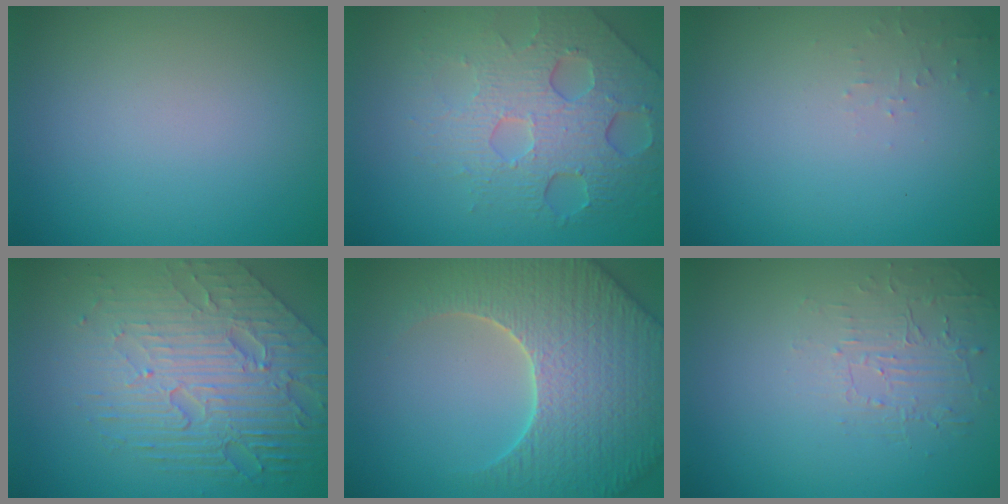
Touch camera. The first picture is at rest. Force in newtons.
{"total": 6.9, "press": 4.9, "slide": 4.9}
{"total": 0.8, "press": 0.7, "slide": 0.1}
{"total": 8.4, "press": 5.7, "slide": 6.2}
{"total": 7.7, "press": 7.4, "slide": 2.2}
{"total": 1.8, "press": 0.7, "slide": 1.7}